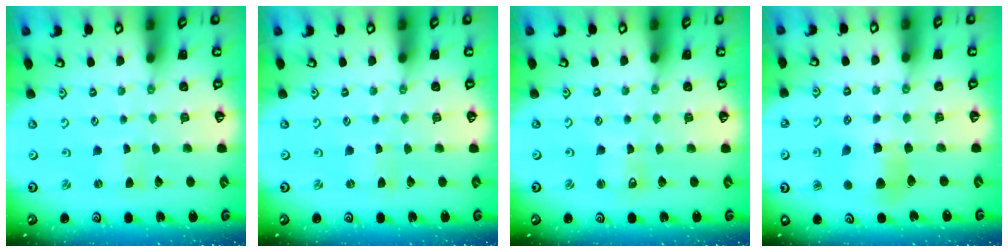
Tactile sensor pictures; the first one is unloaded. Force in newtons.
{"total": 0.0}
{"total": 2.6, "press": 2.6, "slide": 0.2}
{"total": 7.8, "press": 7.7, "slide": 0.9}